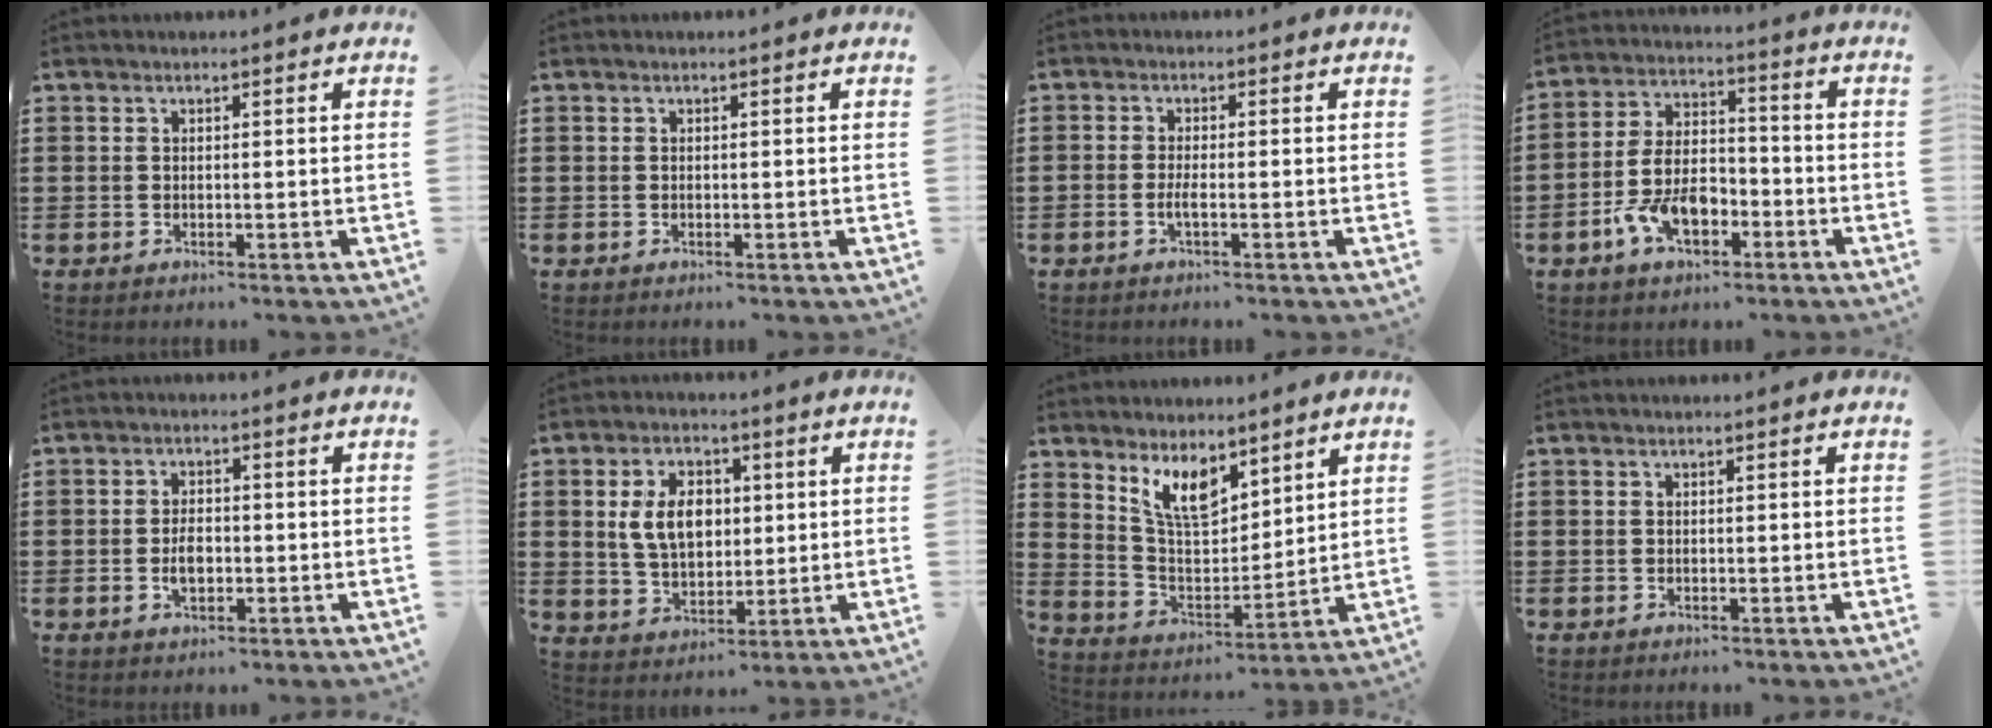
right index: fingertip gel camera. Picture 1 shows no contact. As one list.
[{"total": 0.0}, {"total": 1.9, "force": [-1.0, 0.3, 1.7], "torque": [-0.038, -0.004, -0.019]}, {"total": 8.9, "force": [-3.9, 5.1, 6.1], "torque": [-0.142, 0.010, -0.077]}, {"total": 3.4, "force": [-0.6, 1.9, 2.7], "torque": [-0.050, 0.003, -0.011]}, {"total": 7.8, "force": [1.4, 5.2, 5.6], "torque": [-0.128, 0.011, 0.018]}, {"total": 7.9, "force": [6.1, 3.1, 4.1], "torque": [-0.102, -0.022, 0.113]}, {"total": 0.0}]